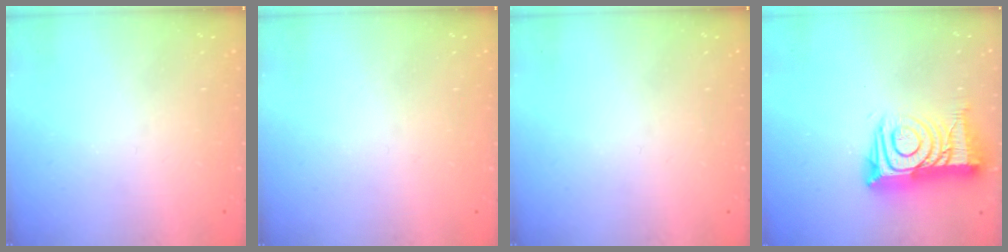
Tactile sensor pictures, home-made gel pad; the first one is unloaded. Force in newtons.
{"total": 2.8, "press": 2.8, "slide": 0.4}
{"total": 0.0}
{"total": 17.3, "press": 17.2, "slide": 1.3}